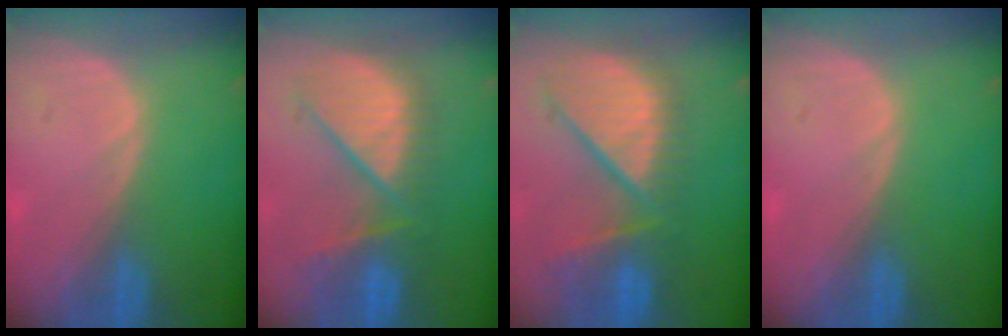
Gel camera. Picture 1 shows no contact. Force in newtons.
{"total": 10.0, "press": 9.4, "slide": 3.2}
{"total": 11.5, "press": 10.4, "slide": 5.0}
{"total": 0.0}